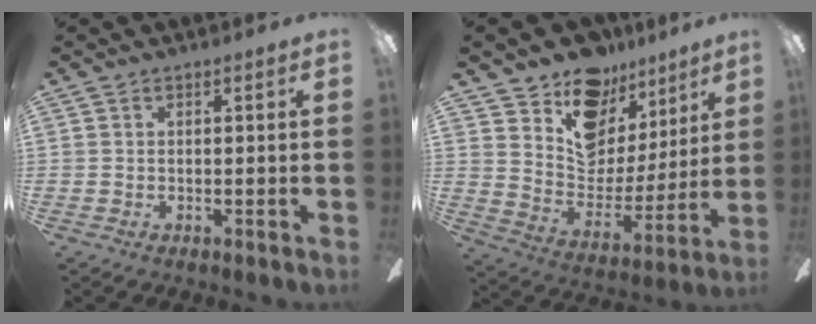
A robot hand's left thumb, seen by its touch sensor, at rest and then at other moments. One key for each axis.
{"total": 14.2, "fx": 10.5, "fy": 8.8, "fz": 3.7, "tx": -0.065, "ty": -0.084, "tz": 0.193}